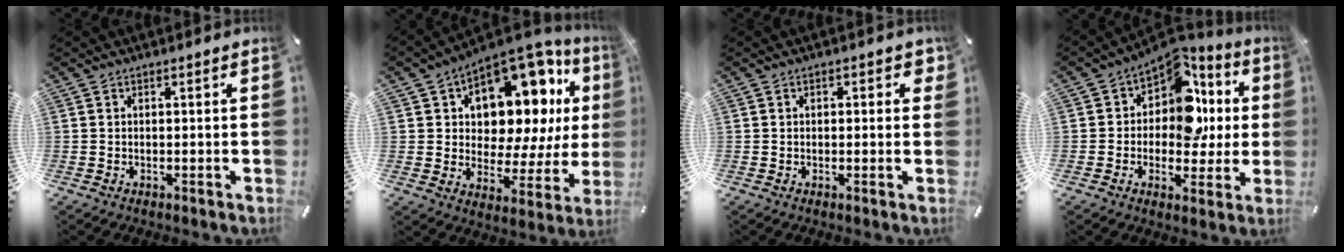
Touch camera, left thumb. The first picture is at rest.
{"total": 16.3, "force": [9.3, 9.3, 9.6], "torque": [-0.125, -0.091, 0.153]}
{"total": 1.8, "force": [0.2, 1.2, 1.4], "torque": [-0.010, 0.002, -0.002]}
{"total": 12.7, "force": [2.5, 9.2, 8.3], "torque": [-0.132, -0.026, 0.047]}